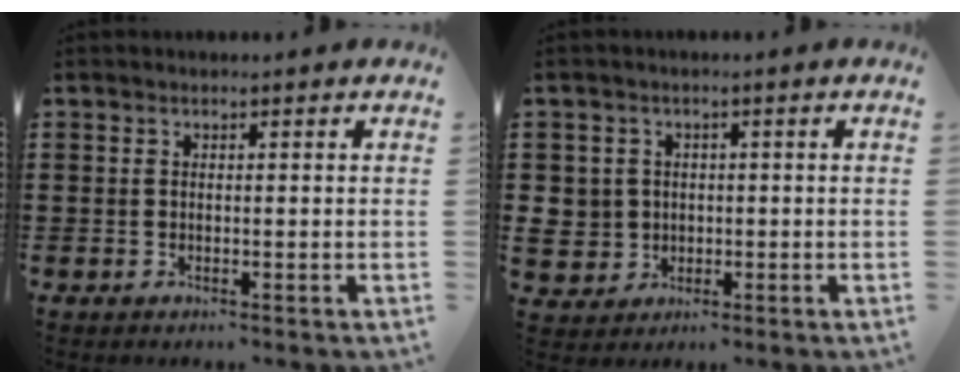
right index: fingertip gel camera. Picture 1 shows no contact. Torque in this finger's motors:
{"motor_torque": [2.13, 0.00, 0.64, 0.10]}